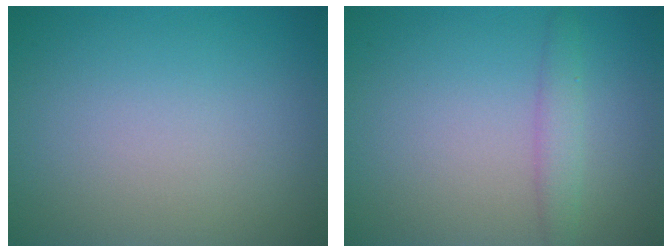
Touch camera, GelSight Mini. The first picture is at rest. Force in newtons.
{"total": 1.9, "press": 1.9, "slide": 0.1}